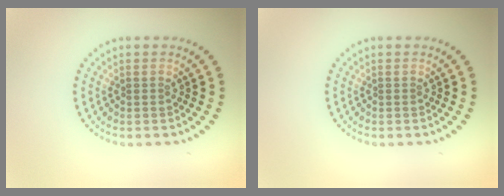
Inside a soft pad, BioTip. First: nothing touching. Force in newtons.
{"total": 0.0}